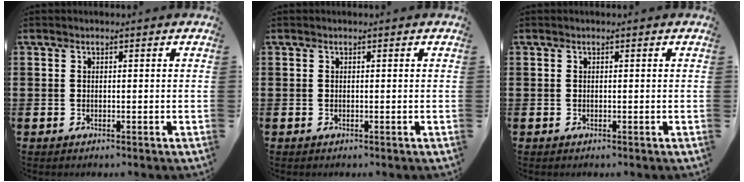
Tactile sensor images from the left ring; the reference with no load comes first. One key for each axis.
{"total": 0.0}
{"total": 0.0}